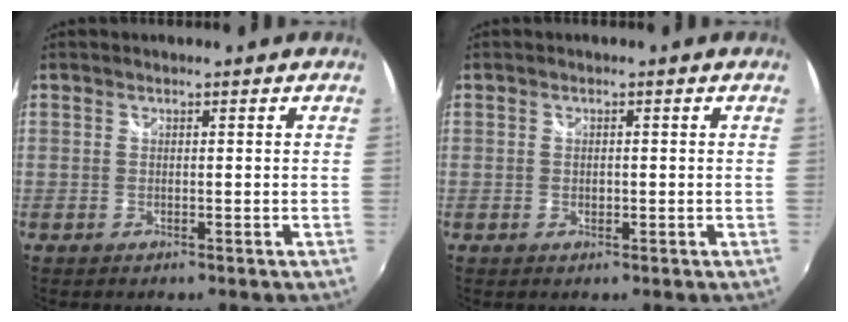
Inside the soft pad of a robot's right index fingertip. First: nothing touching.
{"total": 0.9, "force": [-0.1, 0.7, 0.4], "torque": [-0.006, 0.000, -0.002]}